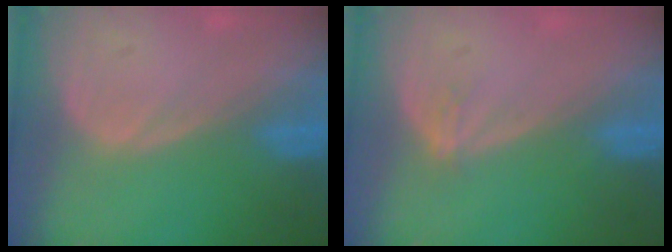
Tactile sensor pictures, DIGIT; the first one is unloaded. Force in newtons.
{"total": 1.2, "press": 0.8, "slide": 0.8}